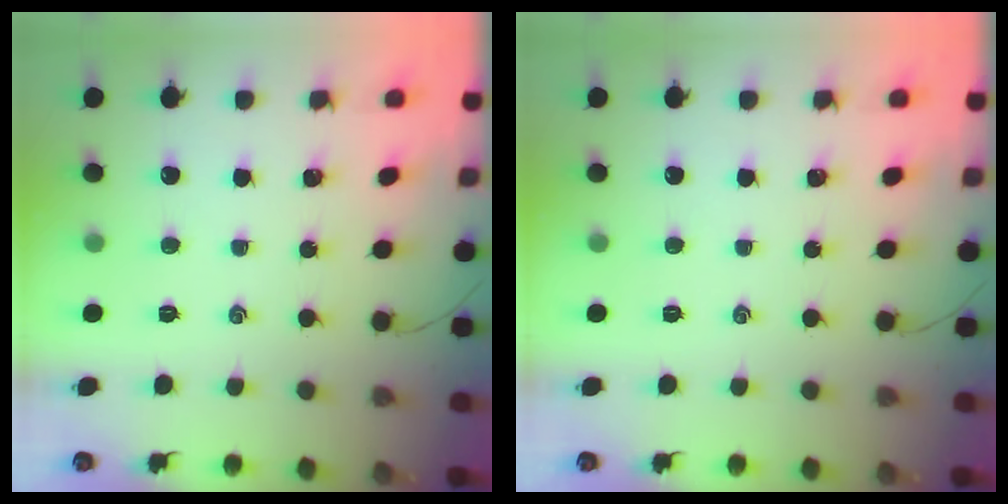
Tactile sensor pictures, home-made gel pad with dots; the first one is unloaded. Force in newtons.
{"total": 0.0}